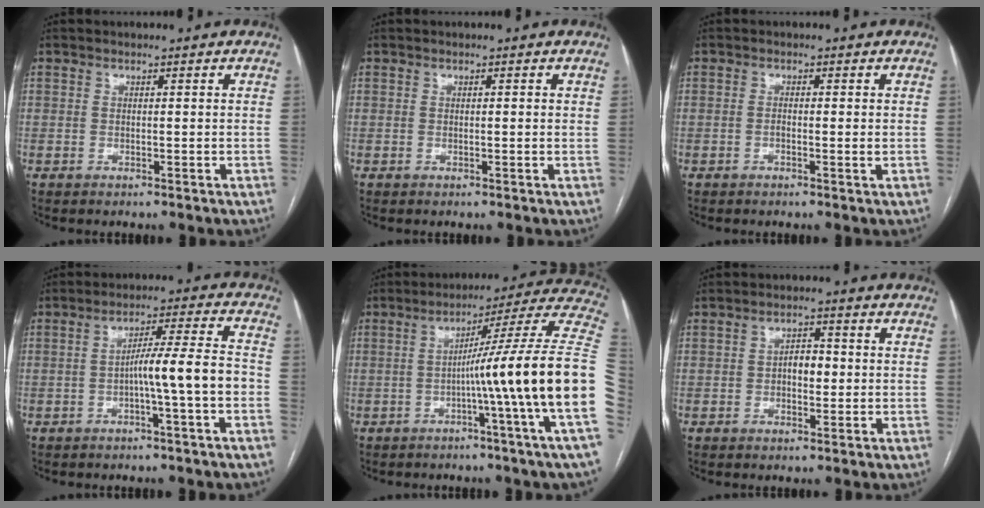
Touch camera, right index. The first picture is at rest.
{"total": 0.5, "force": [0.2, 0.0, 0.5], "torque": [-0.009, 0.000, 0.001]}
{"total": 1.6, "force": [-0.3, 0.3, 1.6], "torque": [-0.026, 0.000, -0.004]}
{"total": 7.8, "force": [-2.3, -0.6, 7.4], "torque": [-0.119, 0.018, -0.034]}
{"total": 20.2, "force": [-3.6, -3.3, 19.6], "torque": [-0.207, 0.019, -0.071]}
{"total": 3.2, "force": [-0.2, 1.7, 2.7], "torque": [-0.039, 0.009, -0.003]}